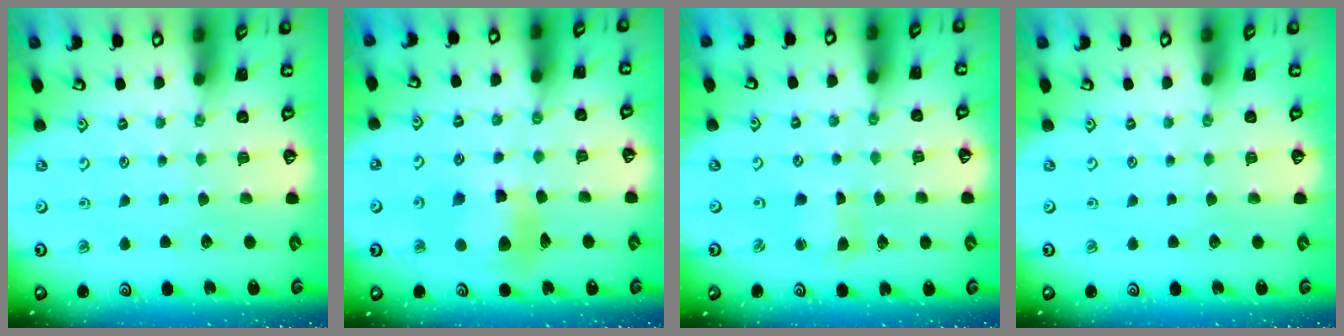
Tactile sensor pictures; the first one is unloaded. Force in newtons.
{"total": 10.9, "press": 10.8, "slide": 1.3}
{"total": 2.7, "press": 2.7, "slide": 0.3}
{"total": 0.0}